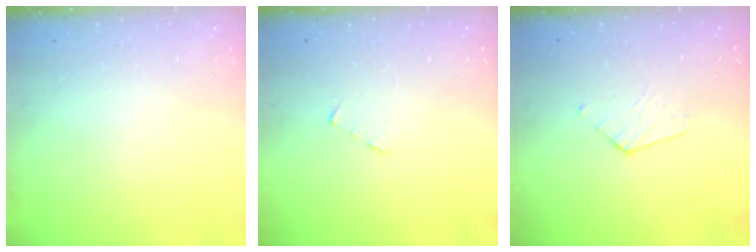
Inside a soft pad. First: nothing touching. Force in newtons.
{"total": 2.7, "press": 2.7, "slide": 0.3}
{"total": 3.4, "press": 3.3, "slide": 0.3}